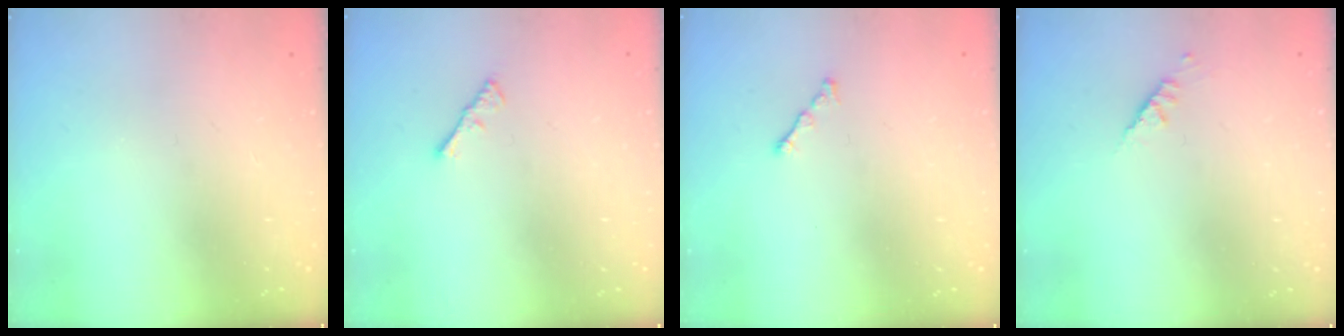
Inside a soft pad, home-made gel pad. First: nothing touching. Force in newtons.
{"total": 1.1, "press": 1.1, "slide": 0.4}
{"total": 1.2, "press": 1.1, "slide": 0.5}
{"total": 2.5, "press": 2.4, "slide": 0.7}